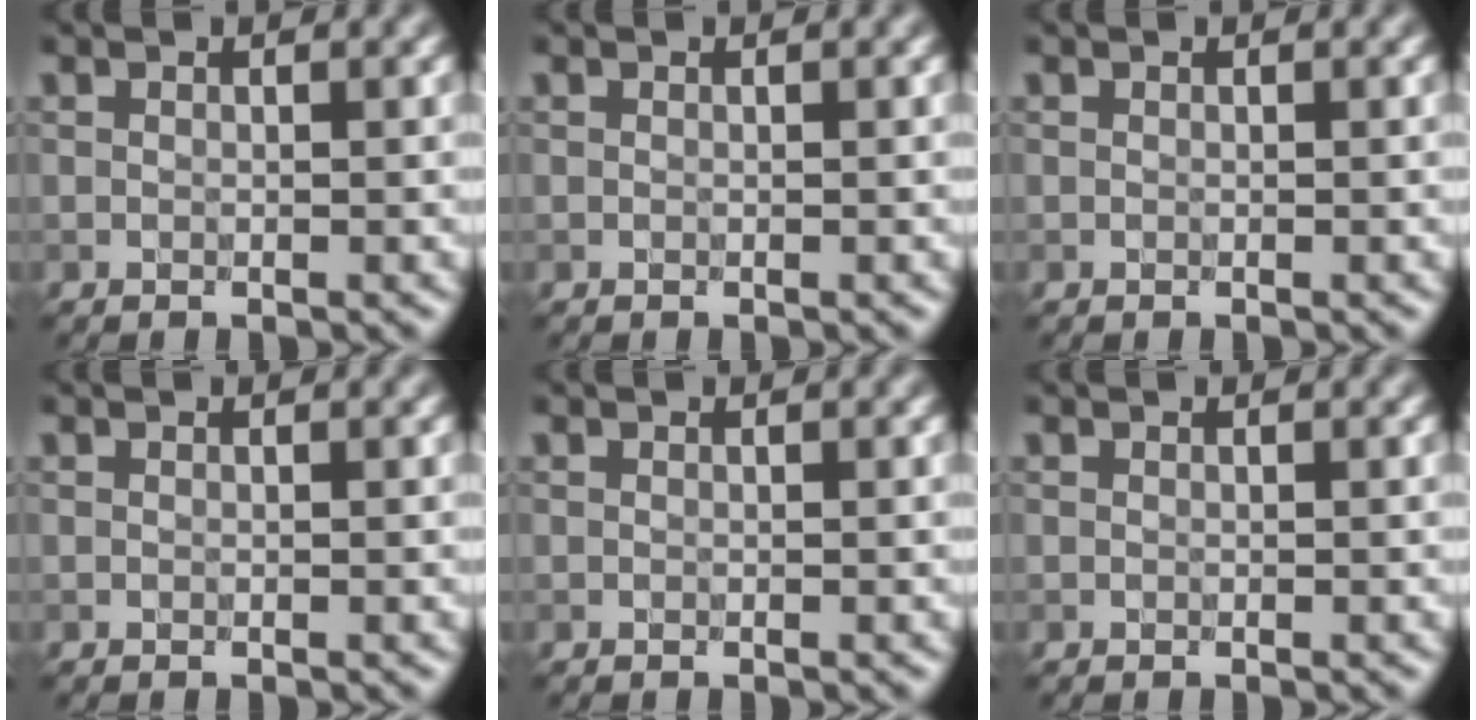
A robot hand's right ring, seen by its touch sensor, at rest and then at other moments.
{"total": 0.0}
{"total": 0.0}
{"total": 0.0}
{"total": 0.0}
{"total": 0.0}